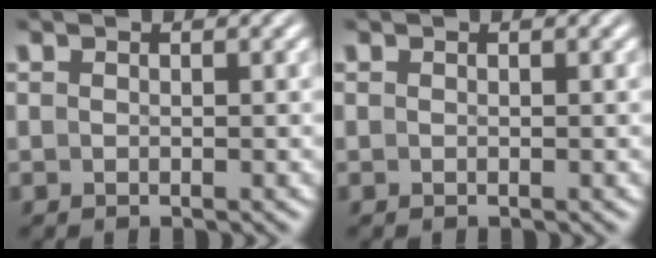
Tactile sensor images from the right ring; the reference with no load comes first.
{"total": 0.0}